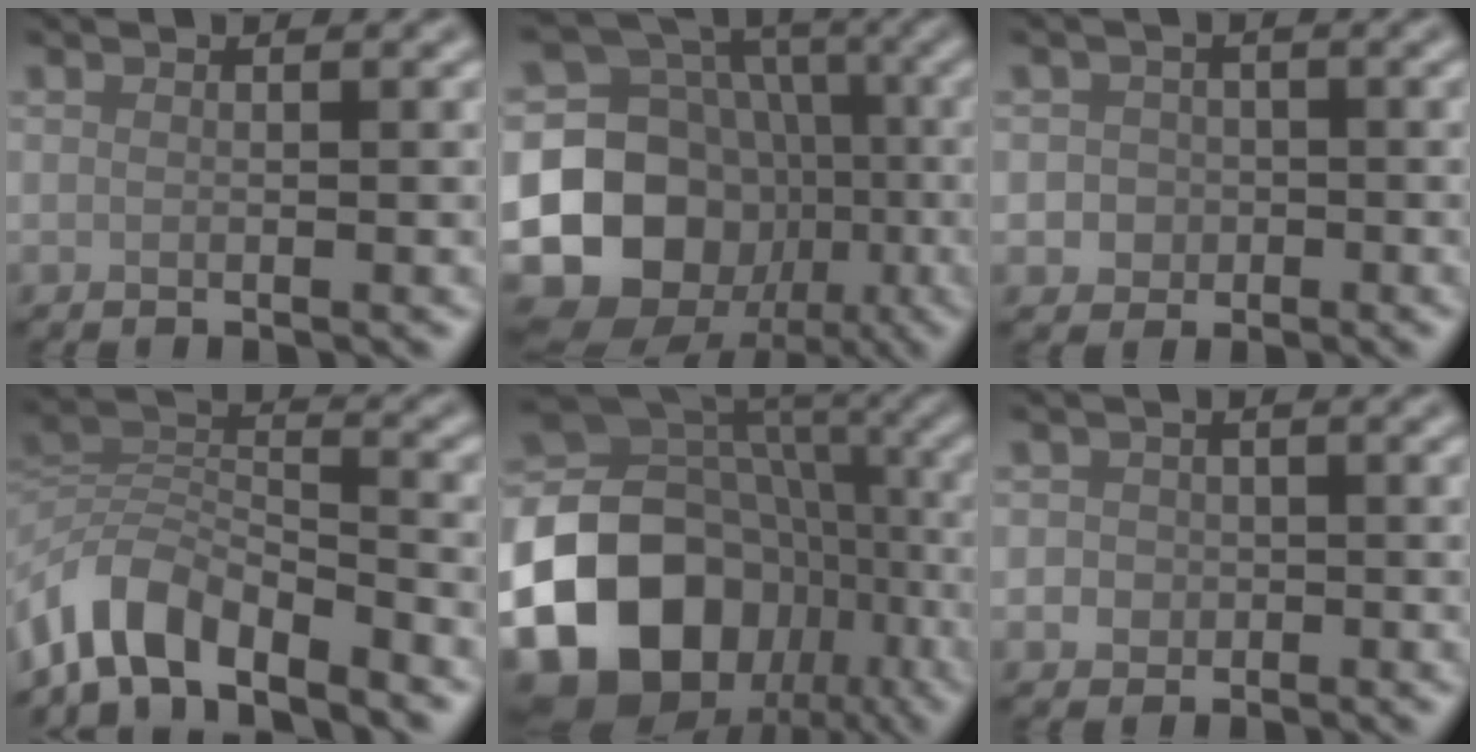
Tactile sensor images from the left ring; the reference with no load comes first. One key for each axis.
{"total": 21.0, "fx": -7.1, "fy": 18.1, "fz": 7.9, "tx": -0.166, "ty": -0.020, "tz": -0.143}
{"total": 2.2, "fx": -0.4, "fy": 2.1, "fz": 0.5, "tx": 0.013, "ty": 0.000, "tz": -0.017}
{"total": 6.4, "fx": -5.2, "fy": 2.3, "fz": 3.0, "tx": -0.046, "ty": -0.001, "tz": -0.108}
{"total": 20.2, "fx": -7.2, "fy": 16.2, "fz": 9.8, "tx": -0.191, "ty": -0.020, "tz": -0.121}
{"total": 2.2, "fx": -0.4, "fy": 2.1, "fz": 0.5, "tx": 0.010, "ty": 0.005, "tz": -0.017}